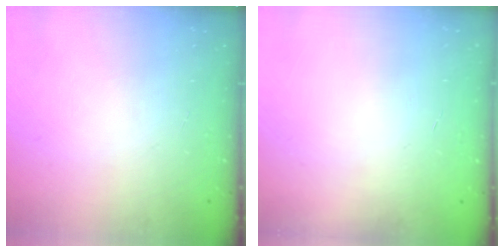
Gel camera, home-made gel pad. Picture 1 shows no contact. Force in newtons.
{"total": 0.0}